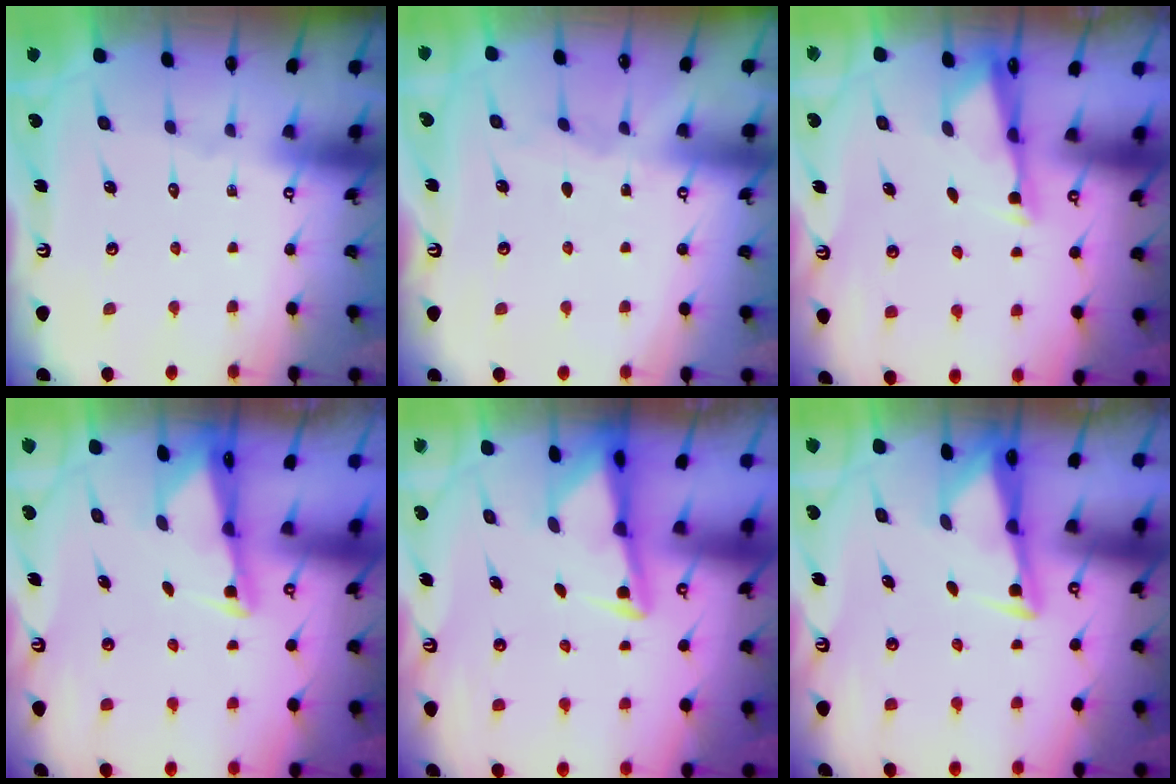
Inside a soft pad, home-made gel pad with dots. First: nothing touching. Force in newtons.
{"total": 2.7, "press": 2.7, "slide": 0.3}
{"total": 2.8, "press": 2.8, "slide": 0.5}
{"total": 1.9, "press": 1.9, "slide": 0.4}
{"total": 3.0, "press": 2.9, "slide": 0.7}
{"total": 2.9, "press": 2.9, "slide": 0.4}